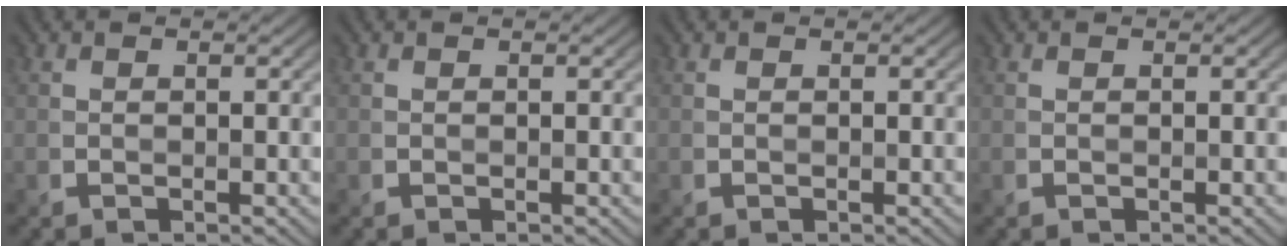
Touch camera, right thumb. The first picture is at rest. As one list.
[{"total": 0.0}, {"total": 0.0}, {"total": 0.0}]